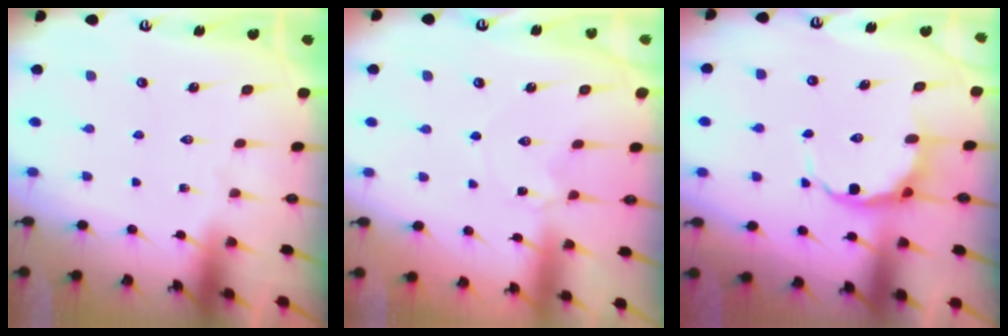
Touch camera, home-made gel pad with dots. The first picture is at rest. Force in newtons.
{"total": 2.9, "press": 2.9, "slide": 0.5}
{"total": 7.7, "press": 7.5, "slide": 1.7}